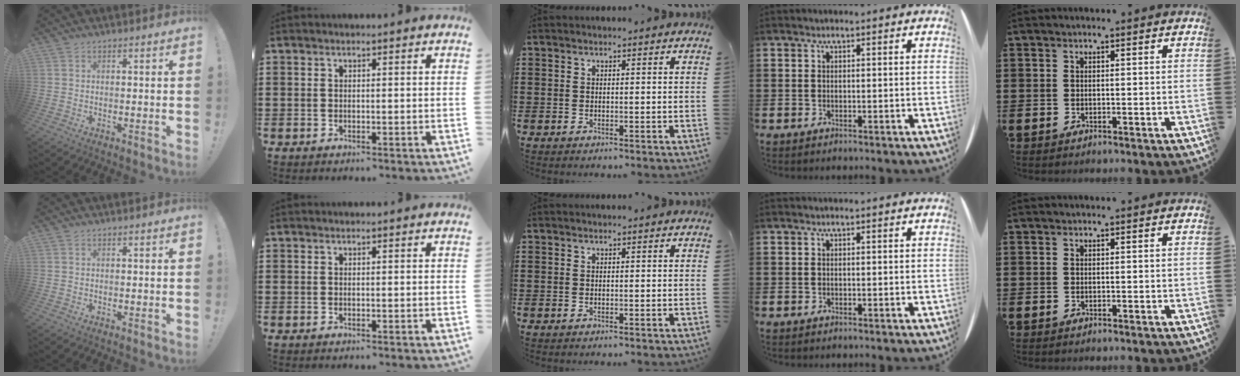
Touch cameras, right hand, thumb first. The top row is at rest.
{}